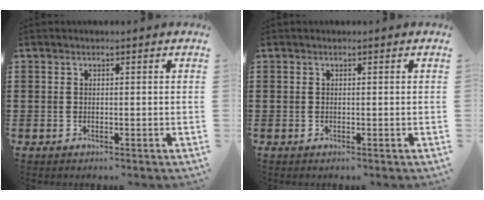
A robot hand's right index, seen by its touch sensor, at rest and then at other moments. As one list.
[{"total": 0.0}]